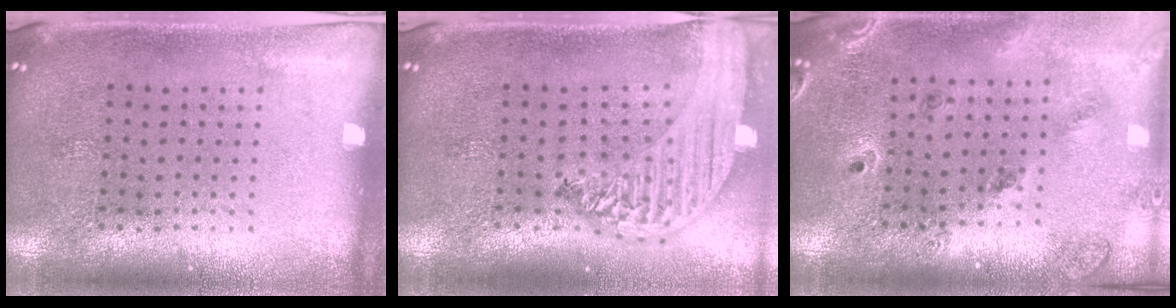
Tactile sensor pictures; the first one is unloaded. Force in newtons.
{"total": 2.5, "press": 2.1, "slide": 1.3}
{"total": 1.3, "press": 1.3, "slide": 0.5}